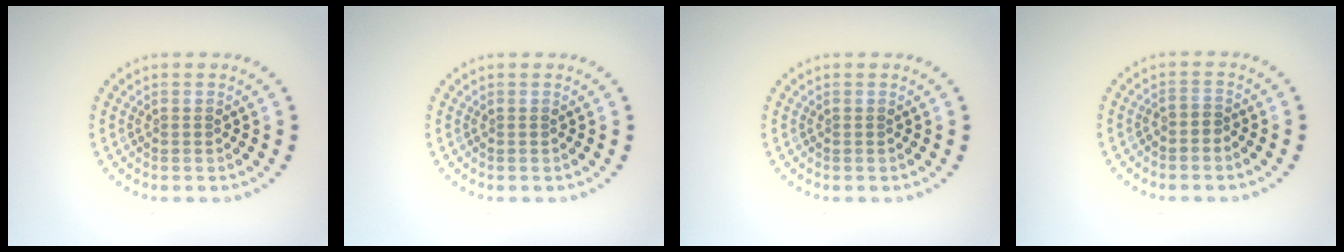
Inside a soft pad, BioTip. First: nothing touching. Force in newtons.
{"total": 0.0}
{"total": 0.0}
{"total": 0.6, "press": 0.4, "slide": 0.5}